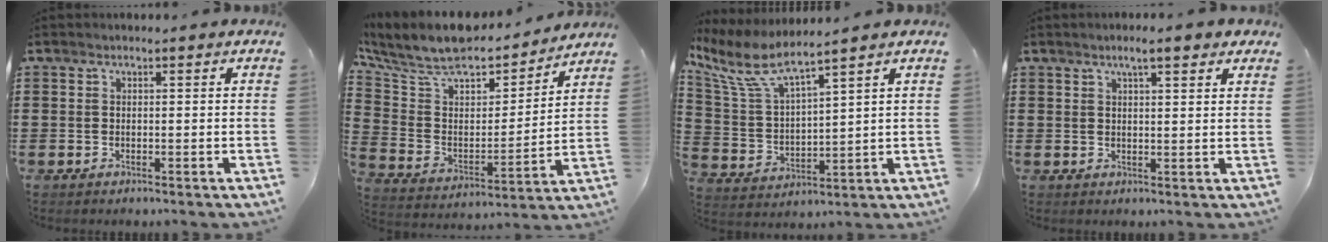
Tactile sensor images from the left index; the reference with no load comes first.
{"total": 10.2, "force": [9.0, 2.9, 3.7], "torque": [-0.118, -0.064, 0.158]}
{"total": 6.9, "force": [5.4, 1.4, 4.1], "torque": [-0.113, -0.032, 0.089]}
{"total": 3.8, "force": [2.7, 0.5, 2.6], "torque": [-0.057, 0.005, 0.045]}